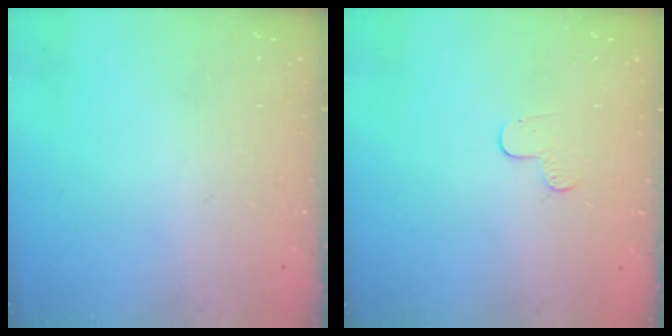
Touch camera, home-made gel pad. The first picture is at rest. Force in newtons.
{"total": 5.1, "press": 5.1, "slide": 0.5}